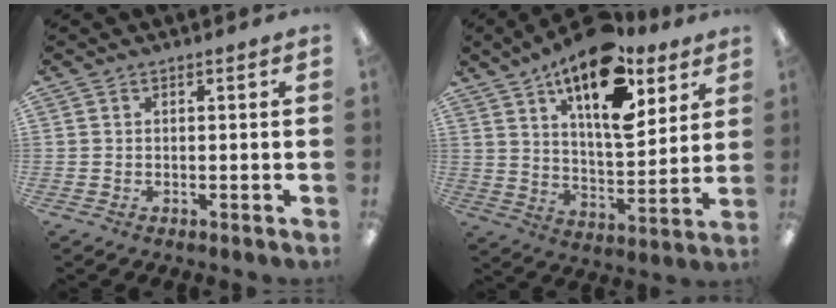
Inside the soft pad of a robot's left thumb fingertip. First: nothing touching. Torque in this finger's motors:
{"motor_torque": [0.33, 0.96, 1.70, -1.07, 0.27]}